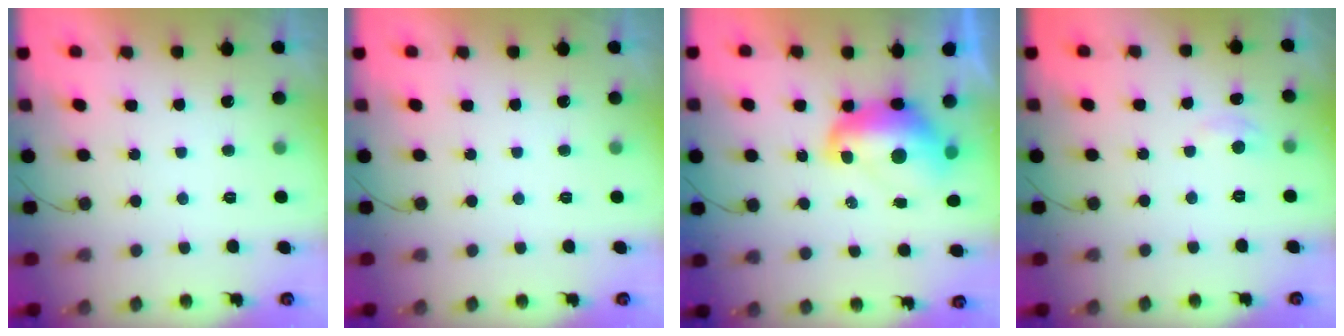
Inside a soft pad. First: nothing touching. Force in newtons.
{"total": 0.0}
{"total": 11.3, "press": 11.2, "slide": 1.2}
{"total": 2.3, "press": 2.3, "slide": 0.3}